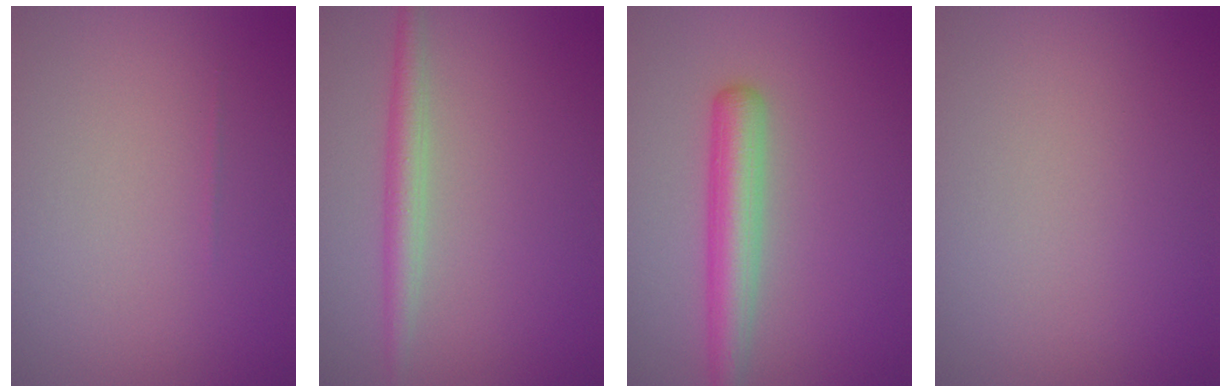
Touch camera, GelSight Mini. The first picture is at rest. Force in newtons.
{"total": 2.5, "press": 2.5, "slide": 0.1}
{"total": 4.0, "press": 4.0, "slide": 0.1}
{"total": 0.0}